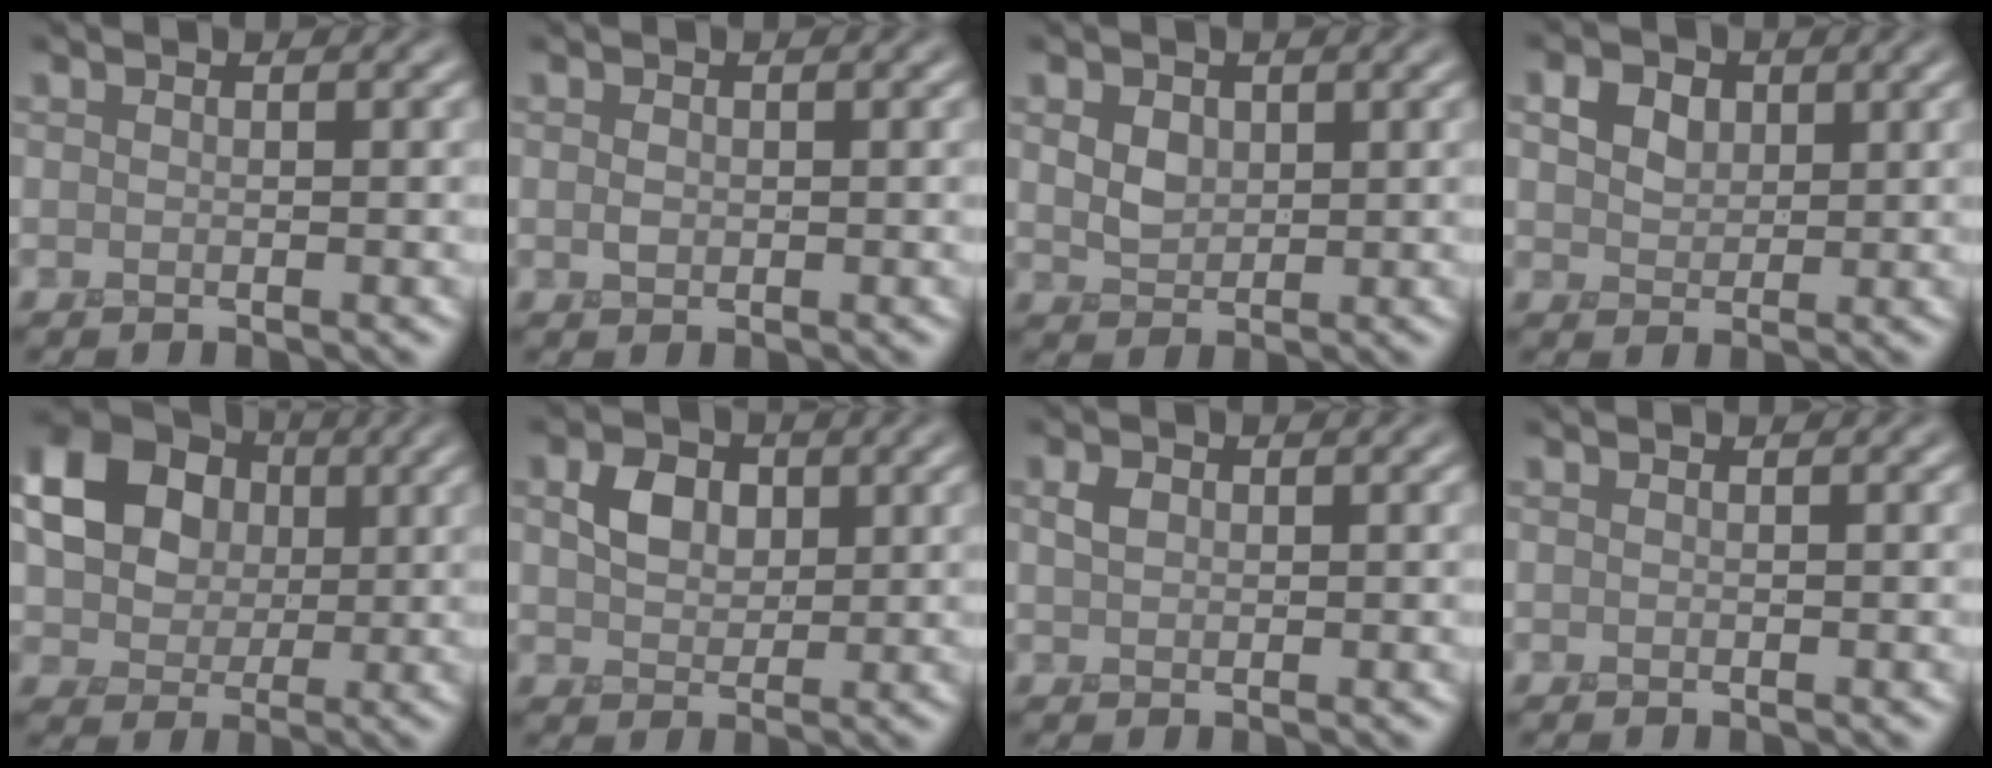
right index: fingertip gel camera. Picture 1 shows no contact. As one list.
[{"total": 0.9, "force": [-0.1, 0.7, 0.6], "torque": [-0.013, -0.001, -0.002]}, {"total": 2.7, "force": [0.8, 2.0, 1.6], "torque": [-0.036, 0.002, 0.007]}, {"total": 5.4, "force": [2.4, 3.8, 2.9], "torque": [-0.073, 0.011, 0.029]}, {"total": 12.0, "force": [2.5, 10.2, 5.9], "torque": [-0.148, 0.027, 0.042]}, {"total": 3.0, "force": [0.6, 2.3, 1.7], "torque": [-0.039, 0.001, 0.006]}, {"total": 1.2, "force": [0.1, 0.9, 0.7], "torque": [-0.015, 0.002, -0.001]}, {"total": 0.0}]